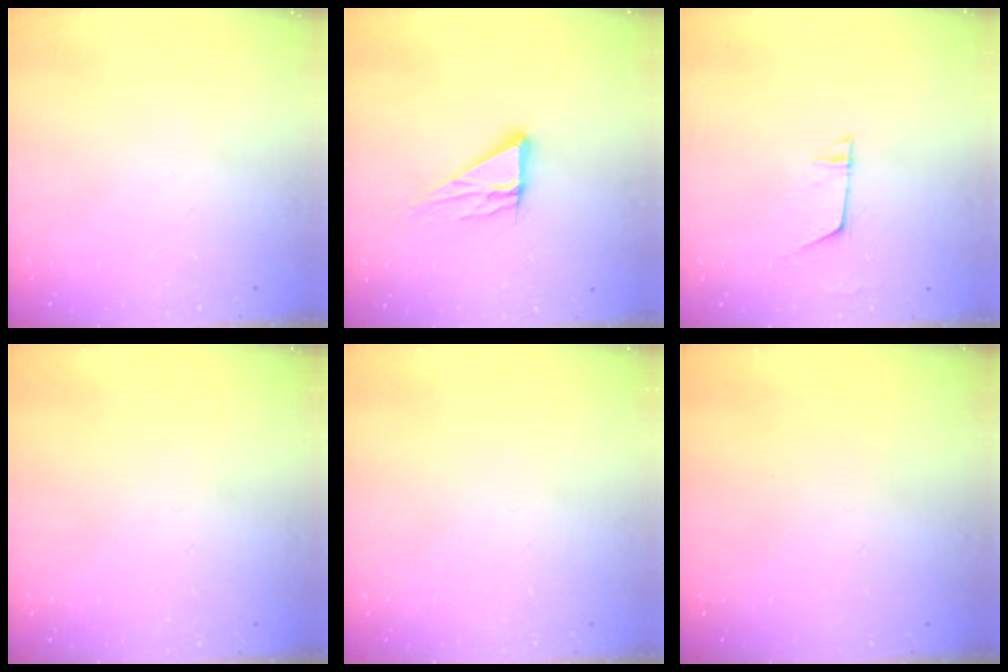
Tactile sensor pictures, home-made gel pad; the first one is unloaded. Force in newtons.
{"total": 10.3, "press": 10.2, "slide": 1.0}
{"total": 5.0, "press": 5.0, "slide": 0.4}
{"total": 0.0}
{"total": 0.0}
{"total": 0.0}